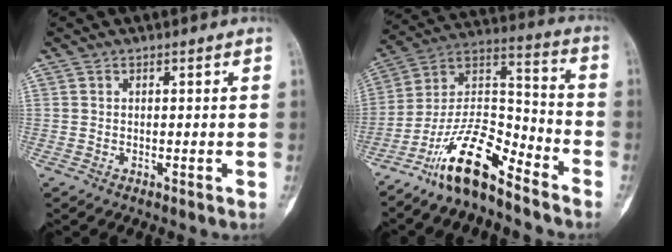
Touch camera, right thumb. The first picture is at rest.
{"total": 14.7, "force": [-10.8, 4.5, 8.9], "torque": [-0.156, 0.091, -0.205]}